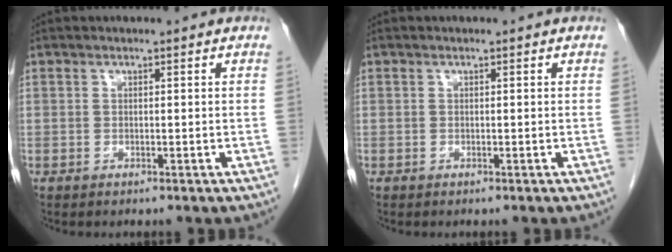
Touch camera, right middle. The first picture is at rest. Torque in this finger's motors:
{"motor_torque": [0.10, -0.07, -0.02, -0.03]}